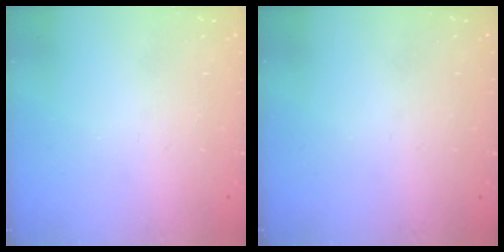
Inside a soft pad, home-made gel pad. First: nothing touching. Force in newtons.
{"total": 0.0}